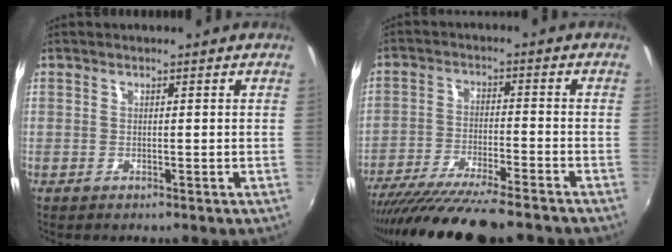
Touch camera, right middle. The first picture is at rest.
{"total": 17.1, "force": [-14.6, 1.8, 8.6], "torque": [-0.173, -0.045, -0.240]}